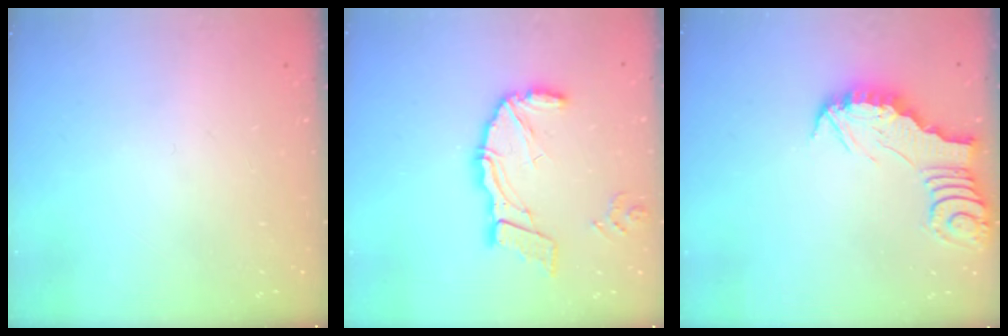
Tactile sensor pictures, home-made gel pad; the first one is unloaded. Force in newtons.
{"total": 13.8, "press": 13.7, "slide": 1.9}
{"total": 3.0, "press": 3.0, "slide": 0.2}